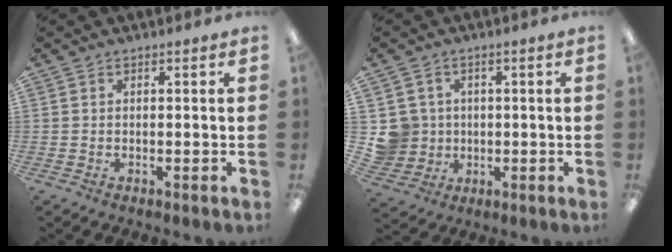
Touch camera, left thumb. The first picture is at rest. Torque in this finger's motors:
{"motor_torque": [-0.24, 0.33, 0.10, -0.21, 0.02]}